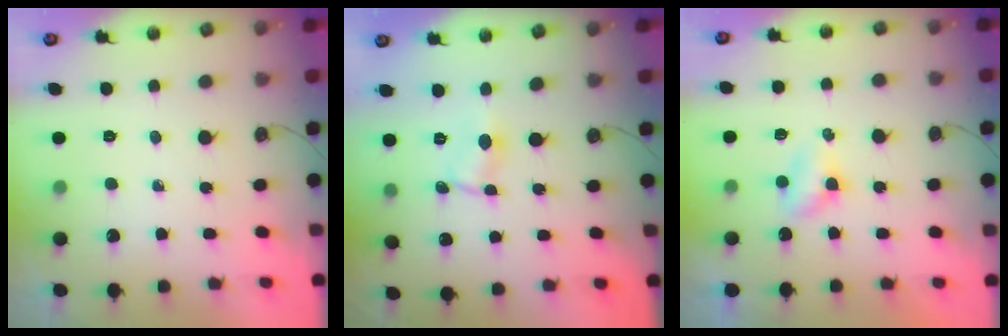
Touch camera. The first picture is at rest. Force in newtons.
{"total": 0.9, "press": 0.8, "slide": 0.2}
{"total": 2.7, "press": 2.7, "slide": 0.4}